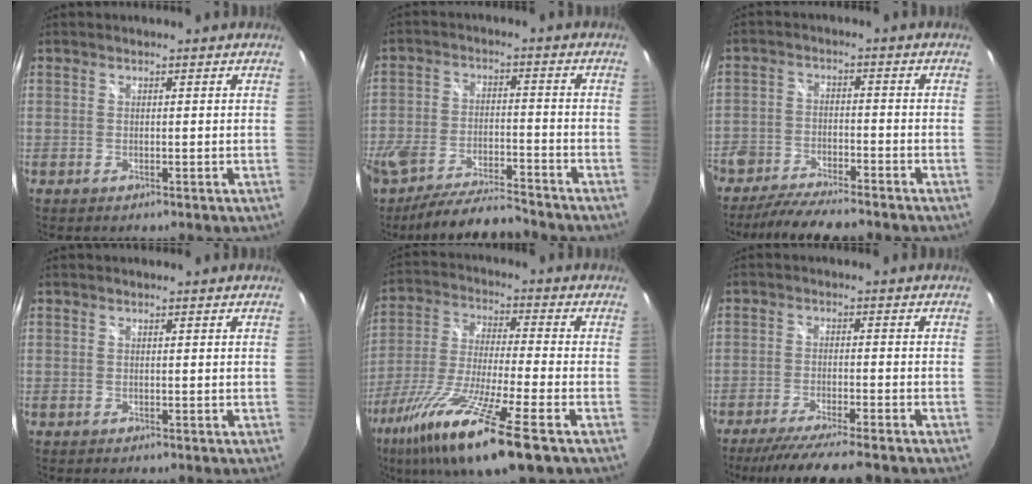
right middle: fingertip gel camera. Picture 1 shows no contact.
{"total": 13.0, "force": [-11.2, 2.8, 6.0], "torque": [-0.139, -0.019, -0.189]}
{"total": 10.9, "force": [-9.2, 2.7, 5.1], "torque": [-0.124, -0.018, -0.161]}
{"total": 0.0}
{"total": 19.5, "force": [-11.0, 2.2, 16.0], "torque": [-0.324, -0.054, -0.201]}
{"total": 11.8, "force": [-10.2, 0.5, 5.9], "torque": [-0.121, -0.025, -0.160]}